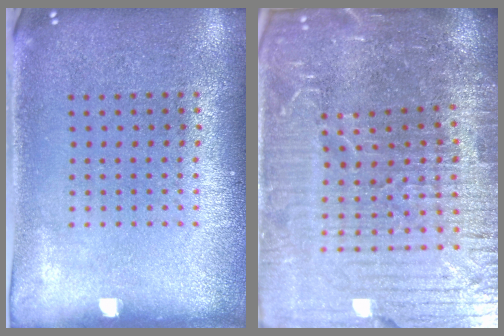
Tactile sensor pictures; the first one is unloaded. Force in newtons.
{"total": 7.0, "press": 6.1, "slide": 3.5}